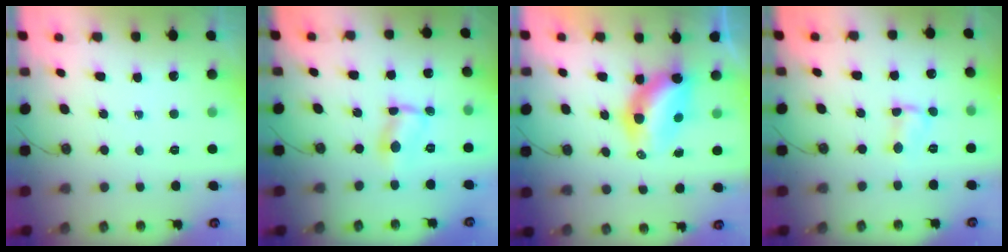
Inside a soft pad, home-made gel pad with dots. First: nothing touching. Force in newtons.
{"total": 2.4, "press": 2.4, "slide": 0.1}
{"total": 7.7, "press": 7.7, "slide": 0.5}
{"total": 1.8, "press": 1.8, "slide": 0.3}